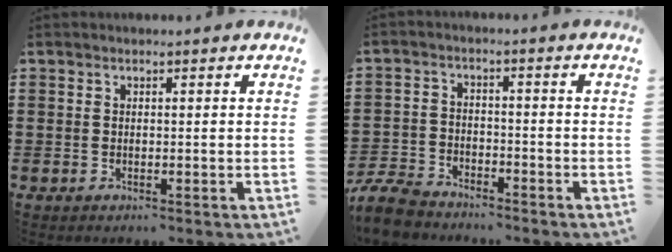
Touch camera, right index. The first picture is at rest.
{"total": 6.0, "force": [-5.5, 1.5, 1.6], "torque": [-0.056, 0.001, -0.115]}